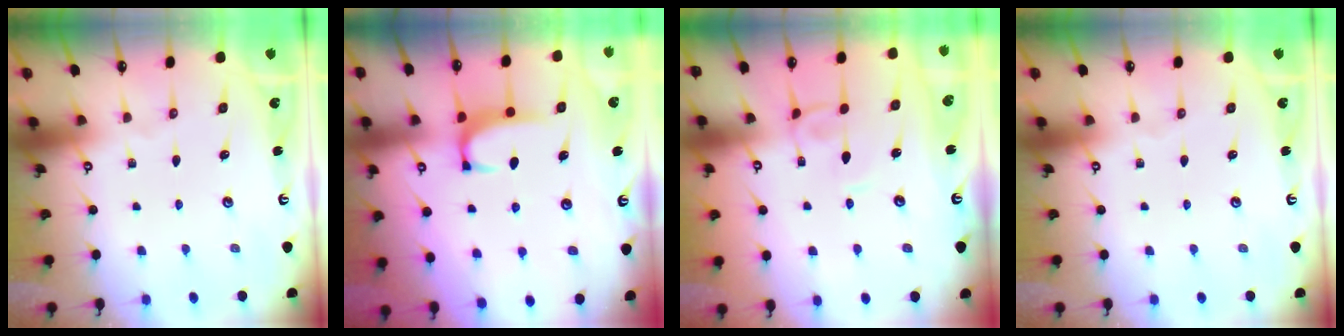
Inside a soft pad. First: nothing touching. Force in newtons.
{"total": 1.4, "press": 1.4, "slide": 0.3}
{"total": 3.1, "press": 3.1, "slide": 0.2}
{"total": 0.0}